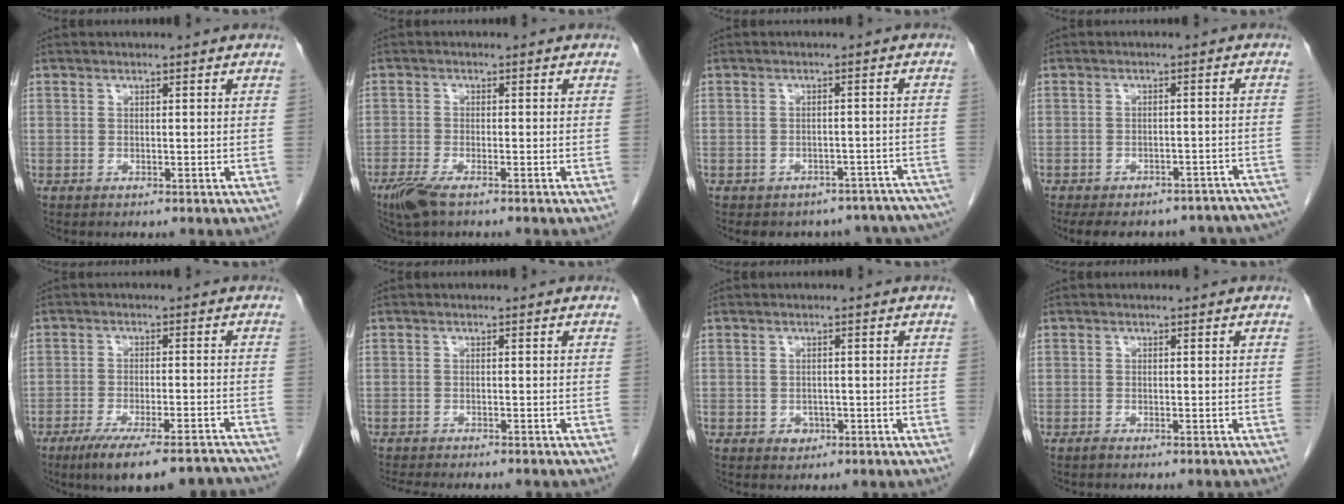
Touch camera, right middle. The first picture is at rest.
{"total": 4.3, "force": [-3.0, 0.7, 3.0], "torque": [-0.063, -0.010, -0.058]}
{"total": 16.7, "force": [-14.5, 7.4, 3.7], "torque": [-0.050, 0.025, -0.146]}
{"total": 22.0, "force": [-19.2, 7.9, 7.1], "torque": [-0.103, 0.015, -0.215]}
{"total": 15.5, "force": [-13.4, 2.1, 7.5], "torque": [-0.083, 0.000, -0.185]}
{"total": 8.4, "force": [-7.6, 1.5, 3.3], "torque": [-0.042, -0.007, -0.102]}
{"total": 1.7, "force": [-0.7, 1.4, 0.6], "torque": [-0.007, 0.005, -0.004]}
{"total": 1.6, "force": [-1.4, 0.2, 0.7], "torque": [-0.012, -0.001, -0.017]}